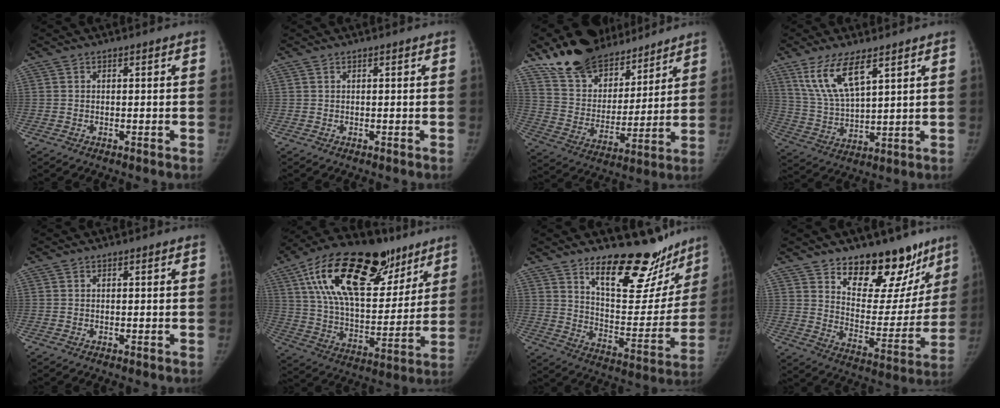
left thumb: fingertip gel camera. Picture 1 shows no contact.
{"total": 0.0}
{"total": 19.0, "force": [15.4, 9.1, 6.4], "torque": [-0.061, -0.079, 0.274]}
{"total": 11.4, "force": [6.6, 3.9, 8.4], "torque": [-0.160, -0.026, 0.142]}
{"total": 0.0}
{"total": 30.4, "force": [16.5, 14.6, 20.9], "torque": [-0.317, -0.012, 0.280]}
{"total": 20.8, "force": [15.7, 8.6, 10.6], "torque": [-0.084, -0.119, 0.233]}
{"total": 19.4, "force": [13.4, 10.2, 9.6], "torque": [-0.065, -0.089, 0.200]}